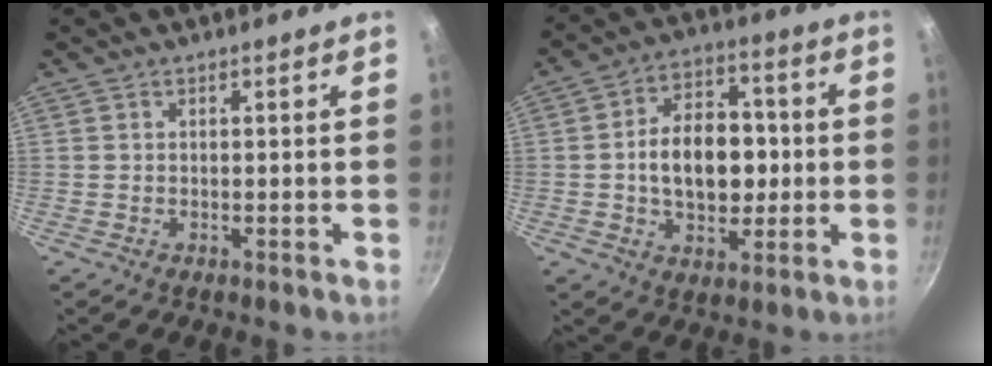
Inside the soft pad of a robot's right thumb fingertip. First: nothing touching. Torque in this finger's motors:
{"motor_torque": [-0.13, 0.59, 0.24, 0.23, 0.13]}